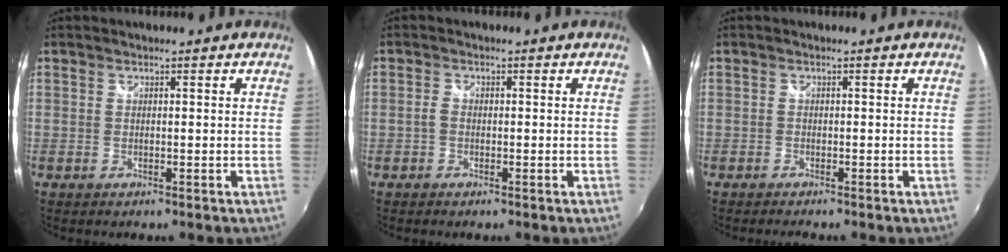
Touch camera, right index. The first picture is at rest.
{"total": 1.2, "force": [-0.7, 0.8, 0.6], "torque": [-0.013, 0.001, -0.016]}
{"total": 1.4, "force": [-1.4, 0.2, 0.4], "torque": [-0.014, -0.009, -0.027]}